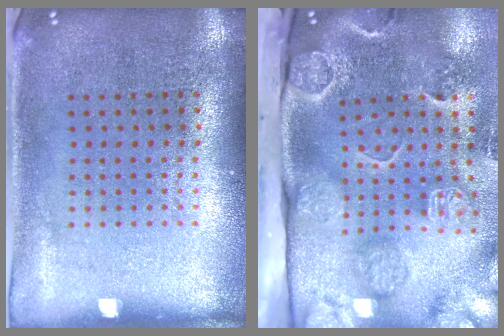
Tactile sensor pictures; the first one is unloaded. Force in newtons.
{"total": 4.6, "press": 3.4, "slide": 3.1}